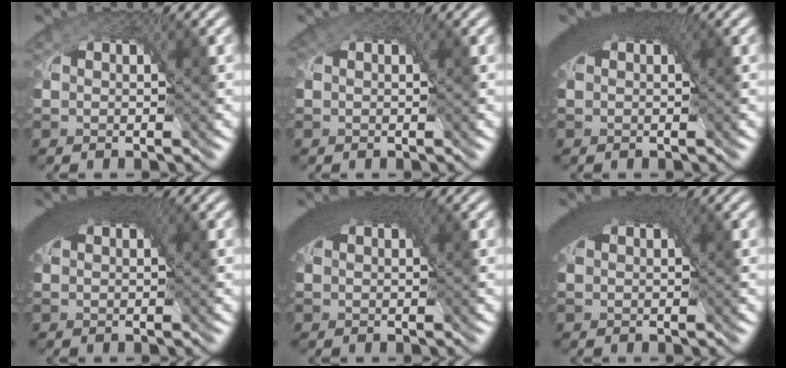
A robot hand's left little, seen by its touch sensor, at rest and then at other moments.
{"total": 2.0, "force": [0.9, 1.4, 1.1], "torque": [-0.026, 0.004, 0.008]}
{"total": 7.9, "force": [3.1, 3.8, 6.2], "torque": [-0.096, 0.021, 0.033]}
{"total": 8.4, "force": [3.1, 4.0, 6.7], "torque": [-0.102, 0.021, 0.033]}
{"total": 8.2, "force": [3.1, 3.9, 6.6], "torque": [-0.100, 0.021, 0.033]}
{"total": 7.4, "force": [3.0, 3.6, 5.8], "torque": [-0.088, 0.020, 0.032]}